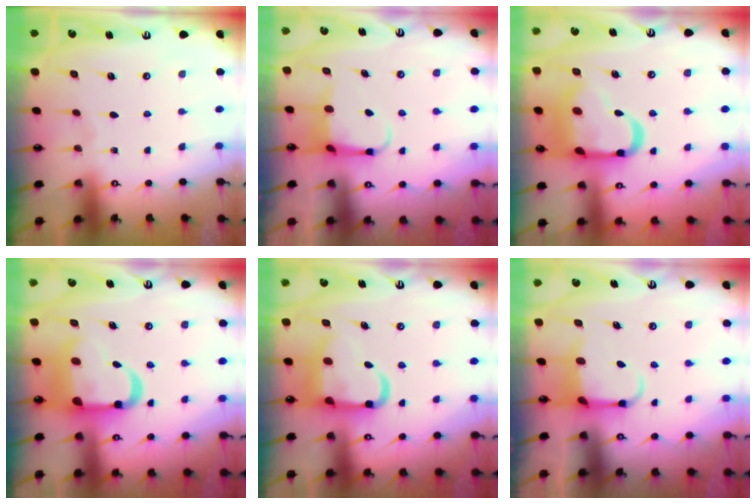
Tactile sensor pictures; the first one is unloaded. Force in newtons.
{"total": 4.0, "press": 3.9, "slide": 0.5}
{"total": 19.2, "press": 19.0, "slide": 2.3}
{"total": 15.1, "press": 14.9, "slide": 2.5}
{"total": 12.8, "press": 12.7, "slide": 1.7}
{"total": 4.0, "press": 3.8, "slide": 1.0}